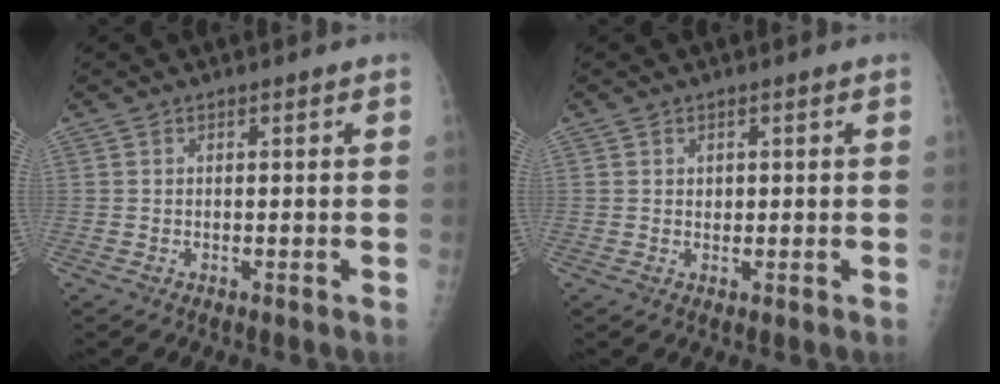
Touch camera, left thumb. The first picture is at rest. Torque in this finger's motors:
{"motor_torque": [-0.01, -0.01, 0.05, -0.04, -0.01]}